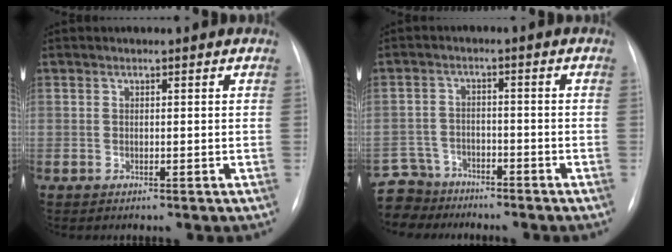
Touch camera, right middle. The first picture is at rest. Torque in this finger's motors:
{"motor_torque": [0.40, -0.50, 0.22, 0.01]}